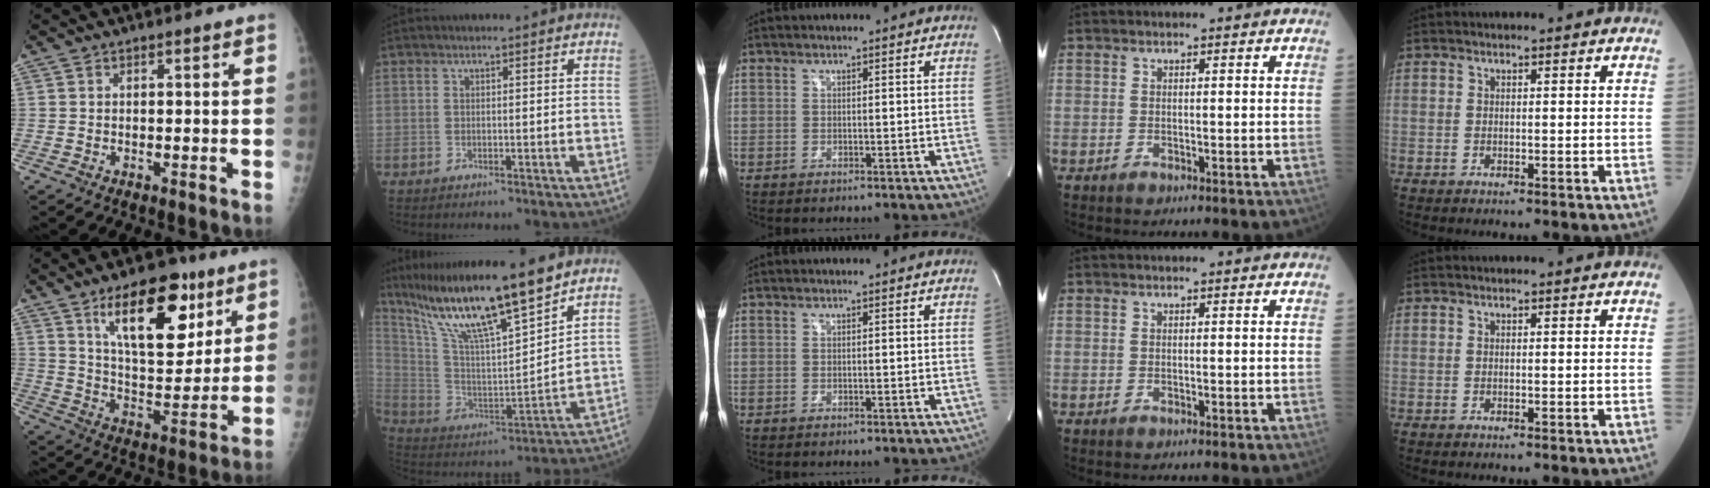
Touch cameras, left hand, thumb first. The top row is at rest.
{"thumb": {"total": 18.7, "force": [10.1, 8.7, 13.2], "torque": [-0.153, -0.054, 0.167]}, "index": {"total": 17.8, "force": [14.0, 0.7, 10.9], "torque": [-0.200, -0.001, 0.260]}}